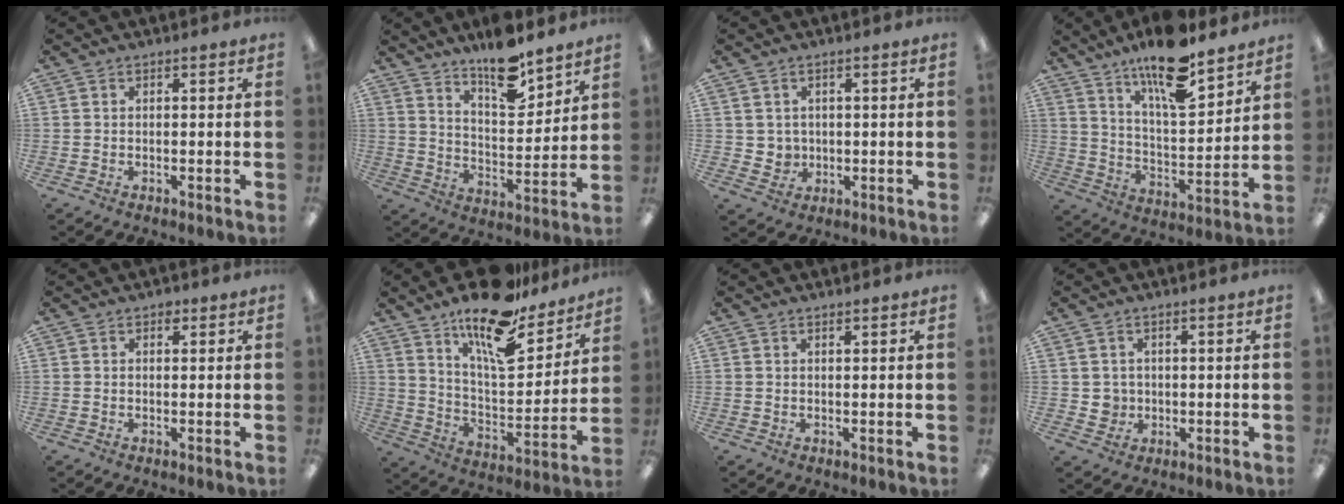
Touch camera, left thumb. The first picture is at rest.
{"total": 12.6, "force": [10.4, 4.2, 5.7], "torque": [-0.086, -0.071, 0.184]}
{"total": 3.3, "force": [1.1, 3.1, 0.0], "torque": [-0.003, 0.000, 0.019]}
{"total": 16.0, "force": [12.4, 4.3, 9.1], "torque": [-0.154, -0.077, 0.207]}
{"total": 1.2, "force": [0.7, 0.8, 0.5], "torque": [-0.004, 0.000, 0.011]}
{"total": 18.2, "force": [13.8, 6.5, 9.9], "torque": [-0.169, -0.091, 0.237]}
{"total": 0.6, "force": [0.5, 0.0, 0.2], "torque": [-0.004, 0.000, 0.010]}
{"total": 2.8, "force": [0.4, 2.7, 0.3], "torque": [-0.003, 0.000, 0.006]}